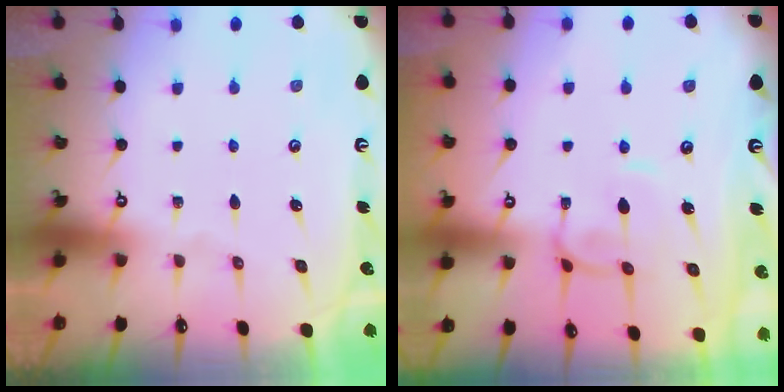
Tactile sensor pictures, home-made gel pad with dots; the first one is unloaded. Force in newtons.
{"total": 1.7, "press": 1.6, "slide": 0.4}